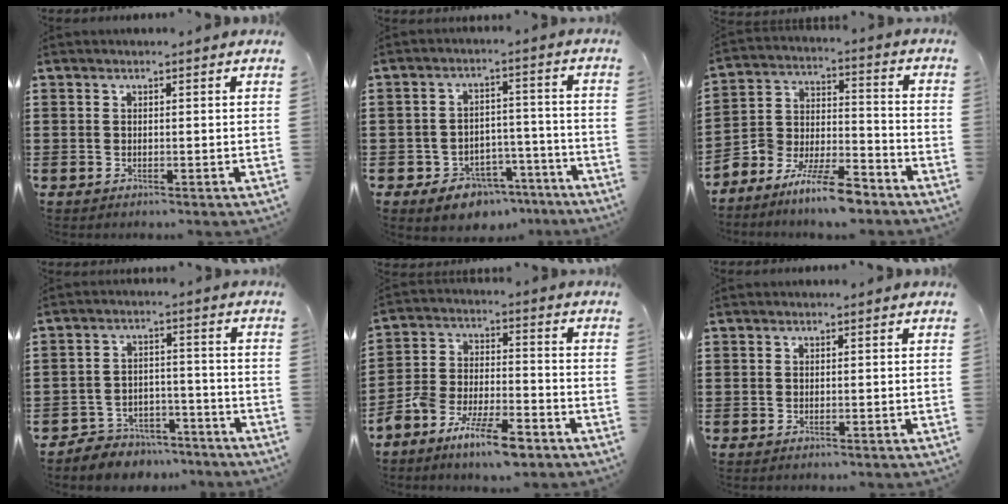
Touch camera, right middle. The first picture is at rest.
{"total": 5.5, "force": [-4.7, 2.7, 1.2], "torque": [-0.023, 0.025, -0.090]}
{"total": 9.6, "force": [-8.7, 1.7, 3.8], "torque": [-0.068, 0.023, -0.169]}
{"total": 4.6, "force": [-4.5, 1.1, -0.2], "torque": [-0.001, 0.012, -0.095]}
{"total": 8.8, "force": [-7.3, 2.1, 4.3], "torque": [-0.090, 0.015, -0.140]}
{"total": 0.0}